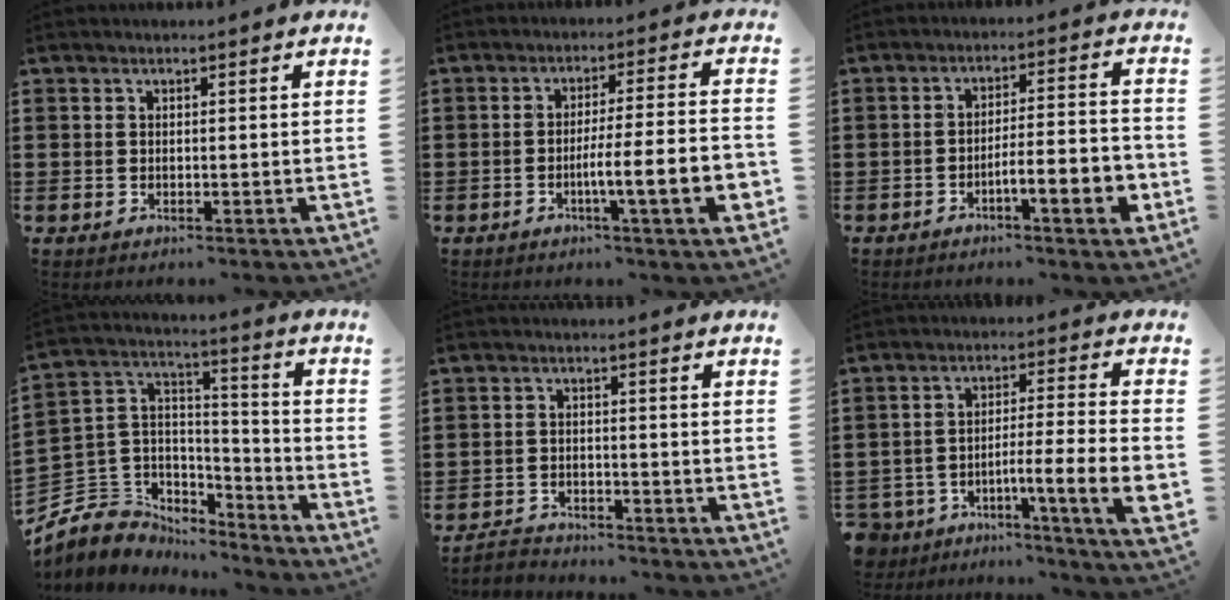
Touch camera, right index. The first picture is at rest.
{"total": 8.6, "force": [-3.1, 0.5, 8.0], "torque": [-0.140, -0.010, -0.058]}
{"total": 6.3, "force": [-3.2, 0.8, 5.4], "torque": [-0.087, -0.001, -0.056]}
{"total": 7.2, "force": [-4.6, 5.6, 0.5], "torque": [-0.058, -0.009, -0.093]}
{"total": 2.3, "force": [-2.2, 0.5, -0.1], "torque": [-0.006, 0.002, -0.049]}
{"total": 8.1, "force": [-5.0, 0.7, 6.3], "torque": [-0.113, -0.013, -0.095]}